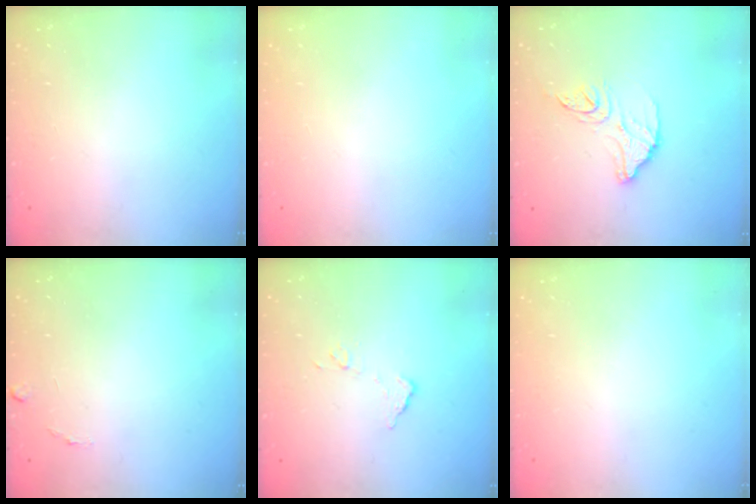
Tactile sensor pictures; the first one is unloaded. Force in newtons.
{"total": 0.0}
{"total": 13.5, "press": 13.5, "slide": 1.1}
{"total": 4.5, "press": 4.5, "slide": 0.3}
{"total": 6.3, "press": 6.3, "slide": 0.3}
{"total": 0.0}